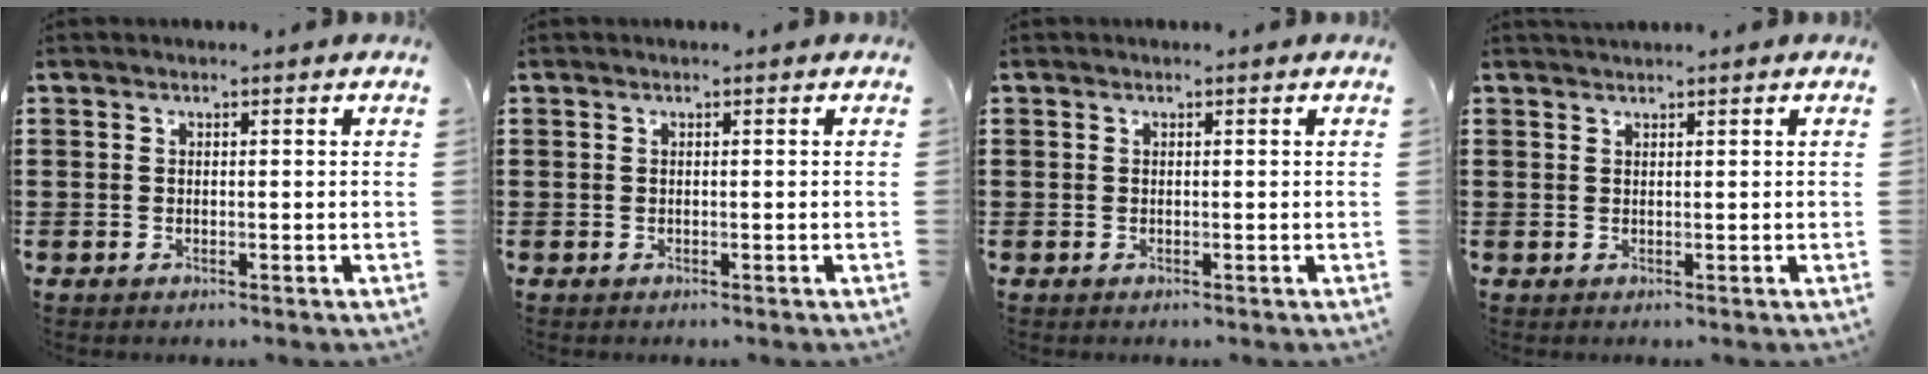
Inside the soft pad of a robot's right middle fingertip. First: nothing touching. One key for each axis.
{"total": 0.0}
{"total": 0.0}
{"total": 0.7, "fx": 0.7, "fy": 0.0, "fz": 0.0, "tx": -0.003, "ty": 0.000, "tz": 0.014}